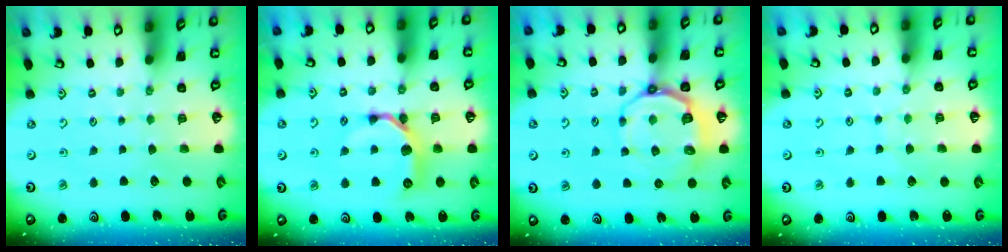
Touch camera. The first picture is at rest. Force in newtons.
{"total": 11.3, "press": 11.3, "slide": 0.6}
{"total": 11.7, "press": 11.2, "slide": 3.5}
{"total": 6.2, "press": 6.2, "slide": 0.6}